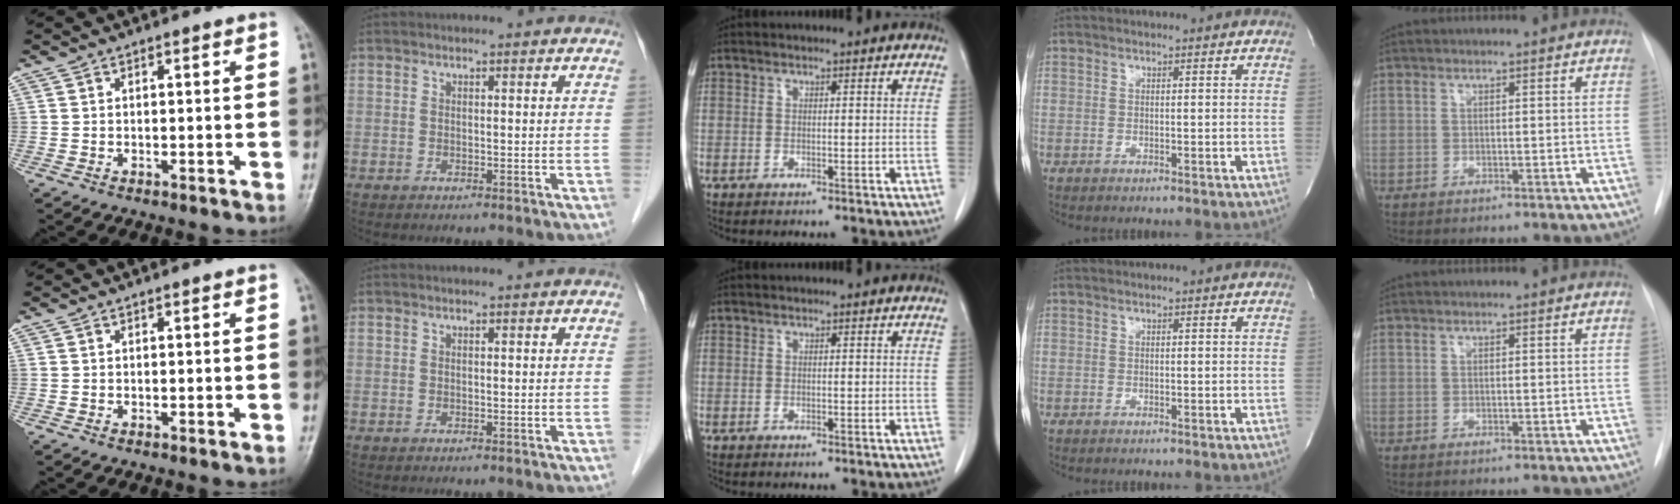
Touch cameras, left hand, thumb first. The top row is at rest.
{}